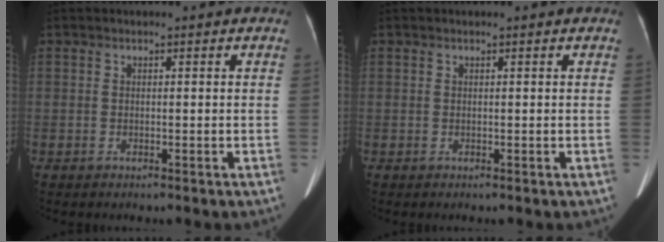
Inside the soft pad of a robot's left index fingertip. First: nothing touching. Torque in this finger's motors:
{"motor_torque": [0.12, -0.01, -0.06, -0.01]}